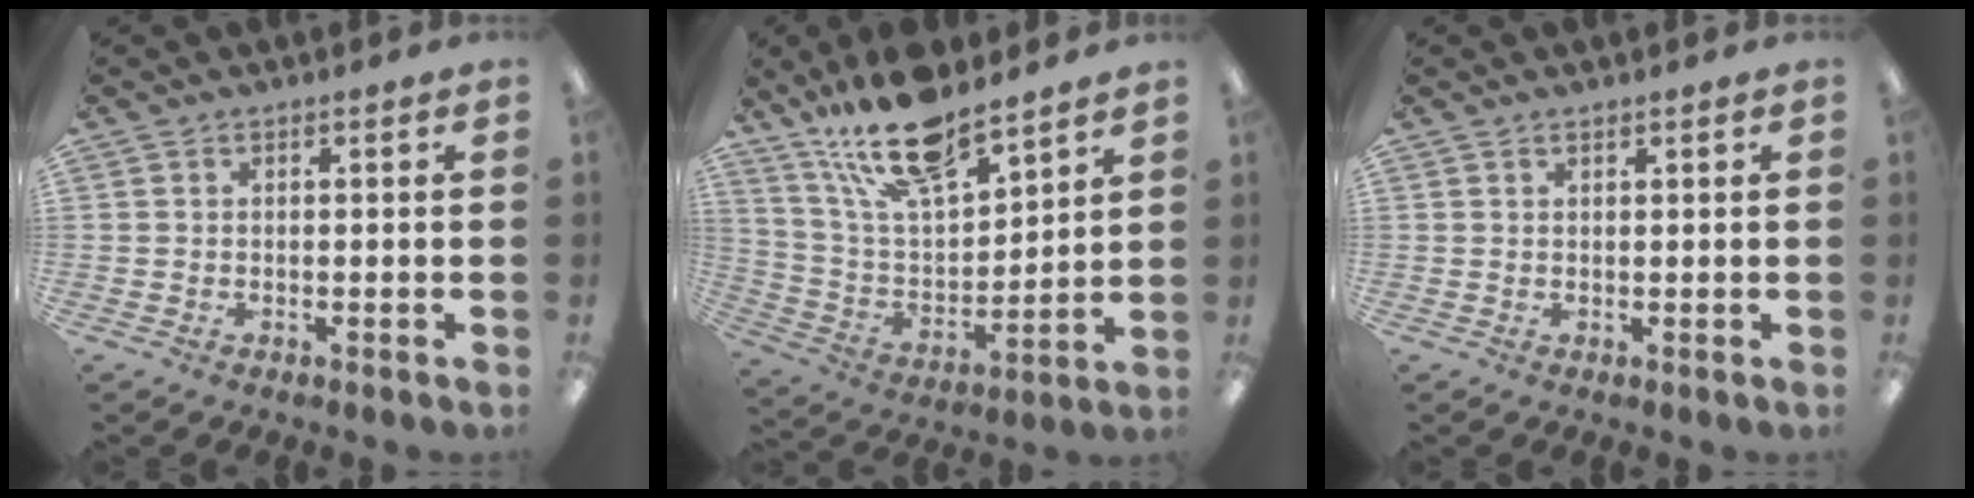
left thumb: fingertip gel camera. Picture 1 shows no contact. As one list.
[{"total": 18.3, "force": [14.3, 6.3, 9.6], "torque": [-0.187, -0.076, 0.250]}, {"total": 0.7, "force": [0.7, 0.2, 0.3], "torque": [-0.006, 0.001, 0.012]}]